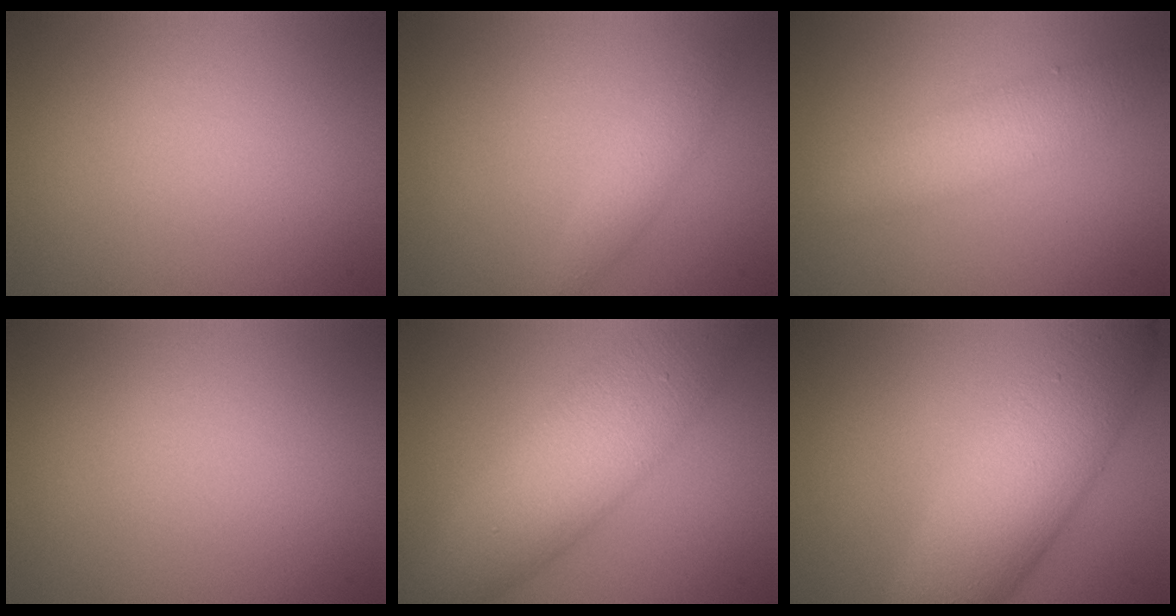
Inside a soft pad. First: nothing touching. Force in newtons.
{"total": 1.7, "press": 1.7, "slide": 0.0}
{"total": 3.6, "press": 3.6, "slide": 0.1}
{"total": 0.0}
{"total": 8.5, "press": 8.5, "slide": 0.1}
{"total": 8.5, "press": 8.5, "slide": 0.2}